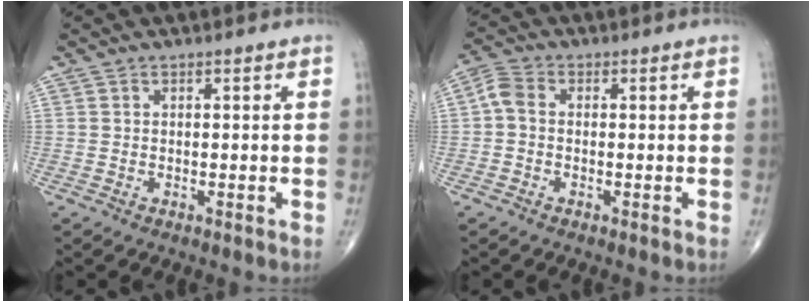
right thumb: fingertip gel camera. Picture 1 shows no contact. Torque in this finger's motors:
{"motor_torque": [0.02, -0.02, 0.06, -0.09, 0.11]}